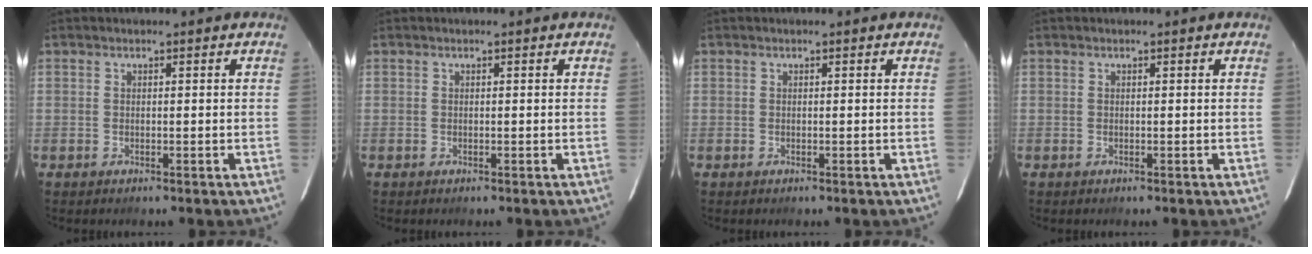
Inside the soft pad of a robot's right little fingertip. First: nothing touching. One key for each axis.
{"total": 0.0}
{"total": 0.0}
{"total": 0.0}